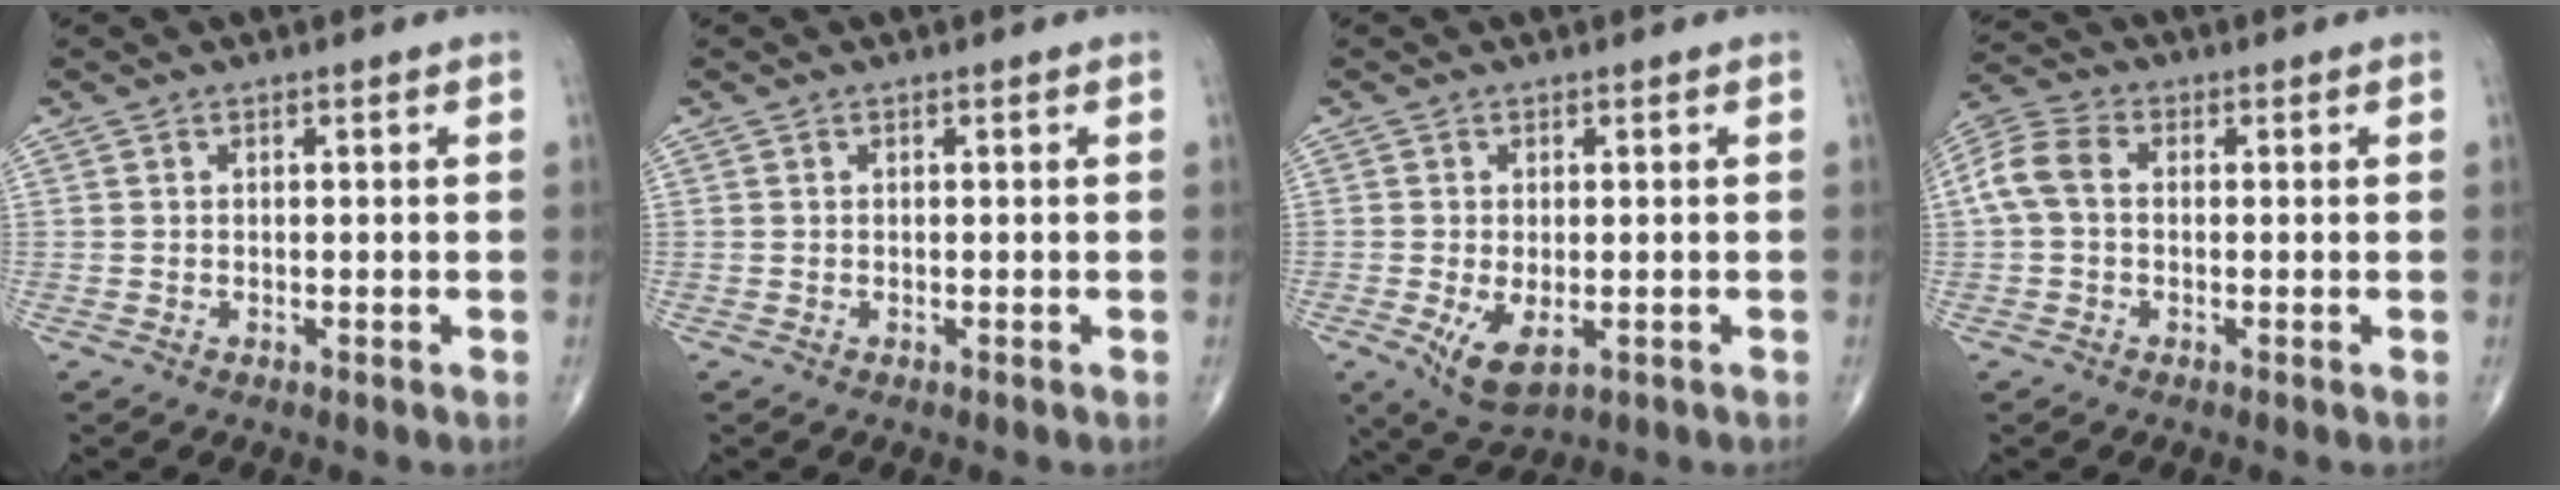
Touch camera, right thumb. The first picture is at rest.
{"total": 0.0}
{"total": 6.0, "force": [-1.6, 2.9, 5.1], "torque": [-0.092, -0.015, -0.018]}
{"total": 6.8, "force": [0.2, 4.8, 4.8], "torque": [-0.106, 0.022, -0.005]}